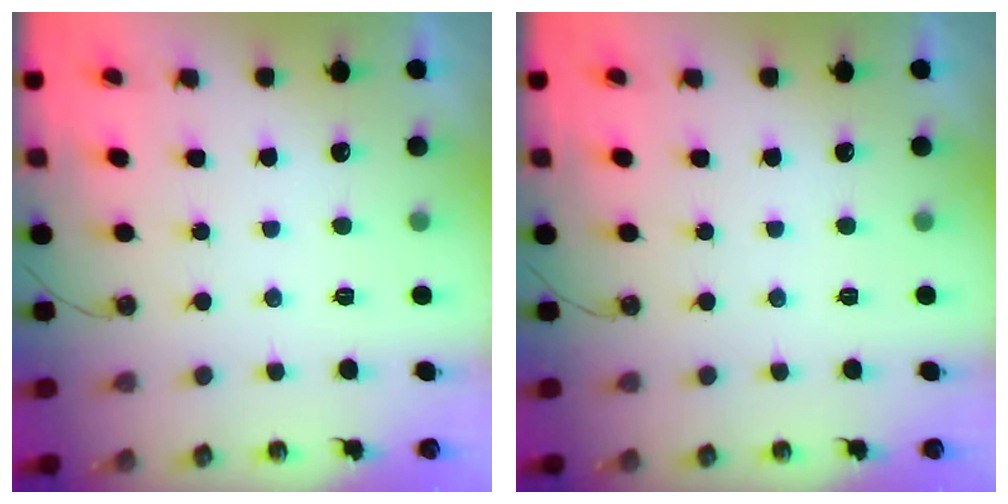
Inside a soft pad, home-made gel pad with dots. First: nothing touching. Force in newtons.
{"total": 0.0}